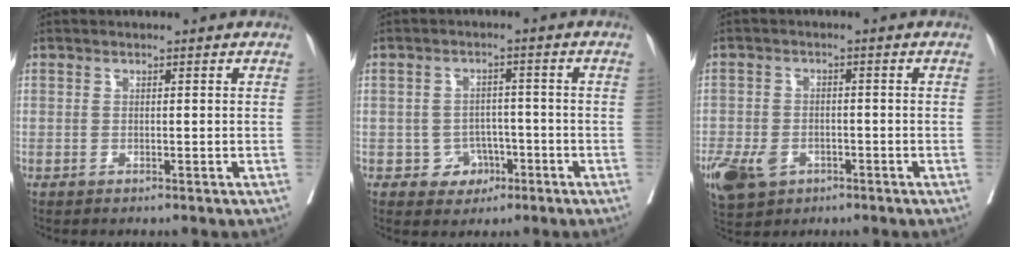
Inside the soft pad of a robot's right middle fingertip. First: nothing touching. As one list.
[{"total": 3.9, "force": [-1.7, 3.4, 1.0], "torque": [0.000, 0.012, -0.017]}, {"total": 9.3, "force": [-4.8, 6.7, 4.4], "torque": [-0.101, -0.001, -0.073]}]